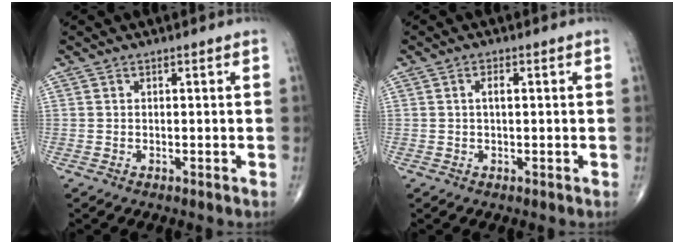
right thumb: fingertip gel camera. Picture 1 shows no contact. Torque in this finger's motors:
{"motor_torque": [-0.06, -0.05, 0.03, -0.02, 0.00]}